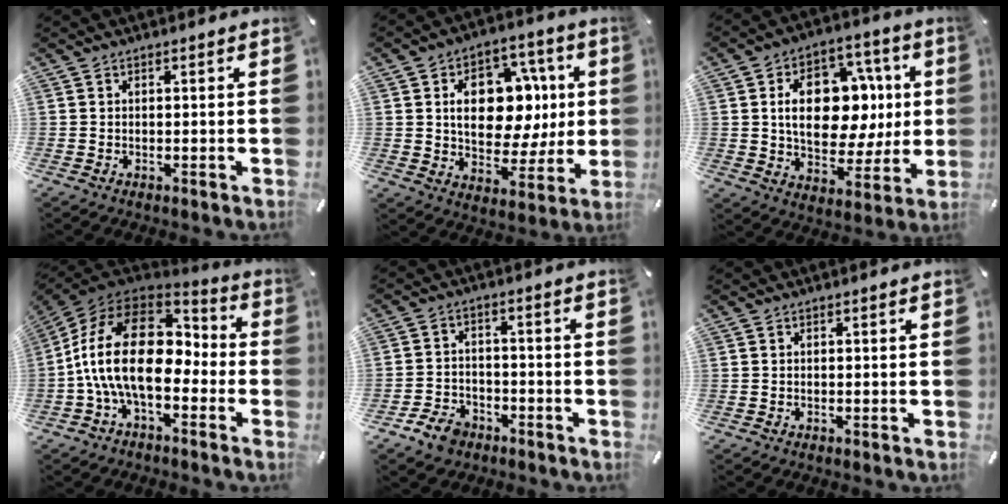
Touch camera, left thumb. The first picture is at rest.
{"total": 16.1, "force": [2.6, 11.8, 10.7], "torque": [-0.154, -0.005, 0.051]}
{"total": 18.0, "force": [2.2, 12.7, 12.5], "torque": [-0.197, 0.000, 0.046]}
{"total": 21.7, "force": [-2.0, 13.0, 17.3], "torque": [-0.353, 0.022, -0.031]}
{"total": 6.4, "force": [-4.2, 4.3, 2.2], "torque": [-0.040, 0.026, -0.078]}
{"total": 0.0}